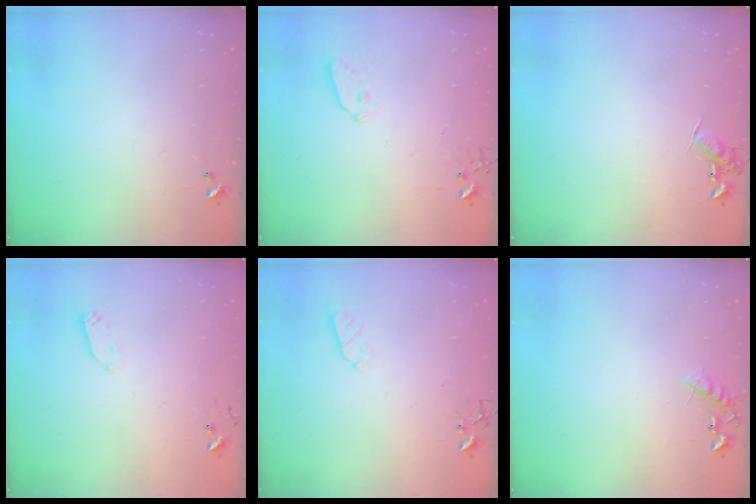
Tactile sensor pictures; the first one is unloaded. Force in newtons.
{"total": 4.3, "press": 4.3, "slide": 0.3}
{"total": 7.2, "press": 7.2, "slide": 0.9}
{"total": 2.9, "press": 2.9, "slide": 0.4}
{"total": 3.6, "press": 3.5, "slide": 0.6}
{"total": 8.0, "press": 8.0, "slide": 0.4}